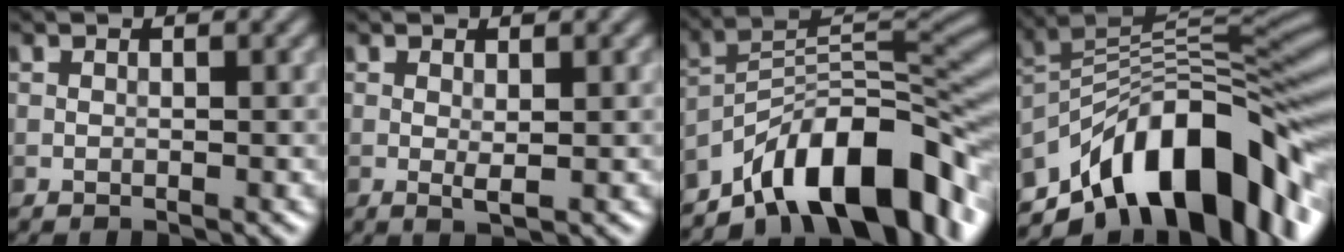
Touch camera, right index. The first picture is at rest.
{"total": 1.1, "force": [0.2, 0.2, 1.0], "torque": [-0.020, -0.003, 0.003]}
{"total": 12.1, "force": [-8.2, 4.2, 7.9], "torque": [-0.104, 0.014, -0.156]}
{"total": 13.5, "force": [-7.4, 6.0, 9.6], "torque": [-0.143, 0.026, -0.138]}